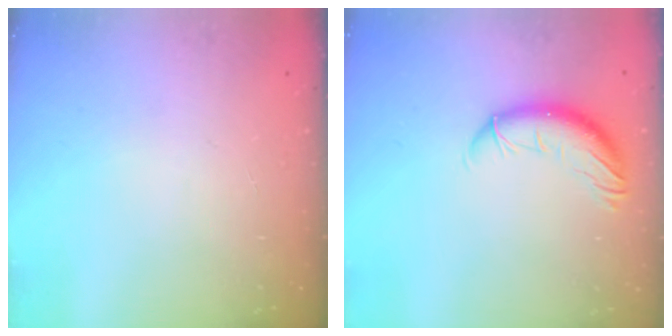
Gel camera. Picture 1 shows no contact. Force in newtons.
{"total": 10.5, "press": 10.4, "slide": 1.7}